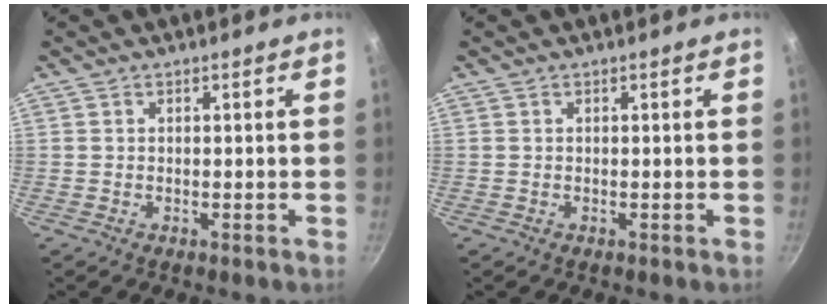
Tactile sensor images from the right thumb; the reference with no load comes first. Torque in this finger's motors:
{"motor_torque": [0.00, 0.01, 0.09, -0.09, 0.00]}